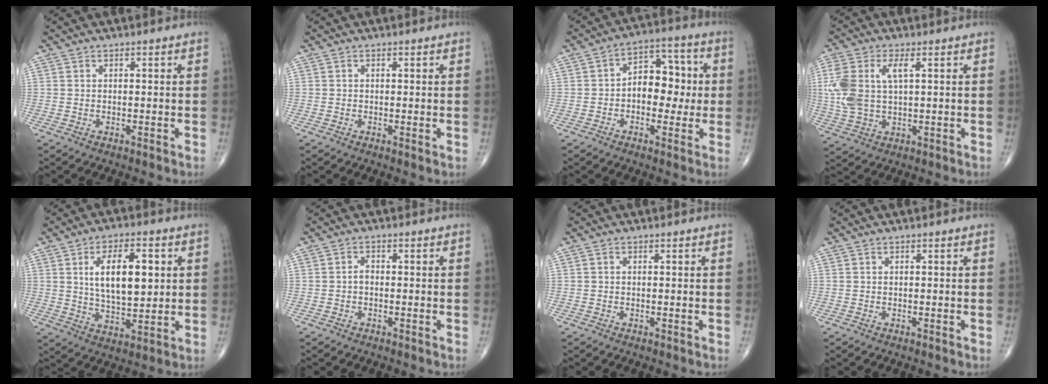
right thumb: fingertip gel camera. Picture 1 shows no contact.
{"total": 0.6, "force": [0.0, 0.1, 0.6], "torque": [-0.013, -0.003, -0.002]}
{"total": 10.2, "force": [0.0, 6.7, 7.6], "torque": [-0.070, 0.026, -0.006]}
{"total": 11.1, "force": [2.2, 5.6, 9.4], "torque": [-0.228, 0.010, 0.049]}
{"total": 13.1, "force": [2.9, 6.2, 11.2], "torque": [-0.167, -0.012, 0.056]}
{"total": 1.3, "force": [-0.3, 0.8, 0.9], "torque": [-0.012, 0.003, -0.009]}
{"total": 0.0}
{"total": 0.0}